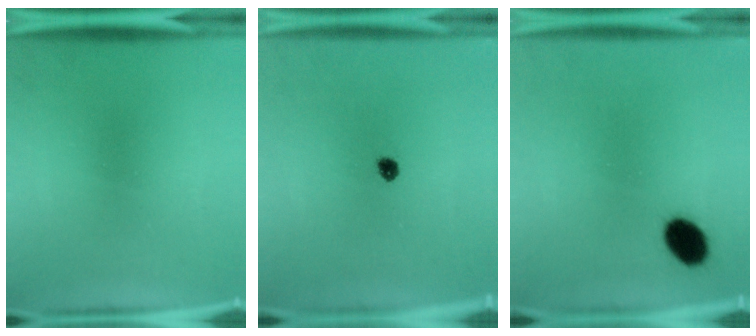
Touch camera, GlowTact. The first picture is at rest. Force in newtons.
{"total": 1.9}
{"total": 7.1}